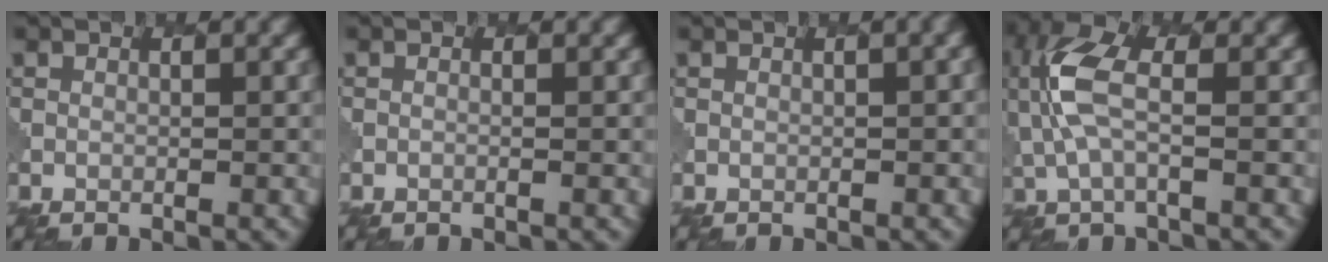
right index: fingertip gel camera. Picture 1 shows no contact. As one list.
[{"total": 0.0}, {"total": 2.1, "force": [0.3, 0.8, 1.9], "torque": [-0.010, 0.001, 0.005]}, {"total": 4.7, "force": [0.6, 1.9, 4.2], "torque": [-0.109, 0.013, 0.007]}]